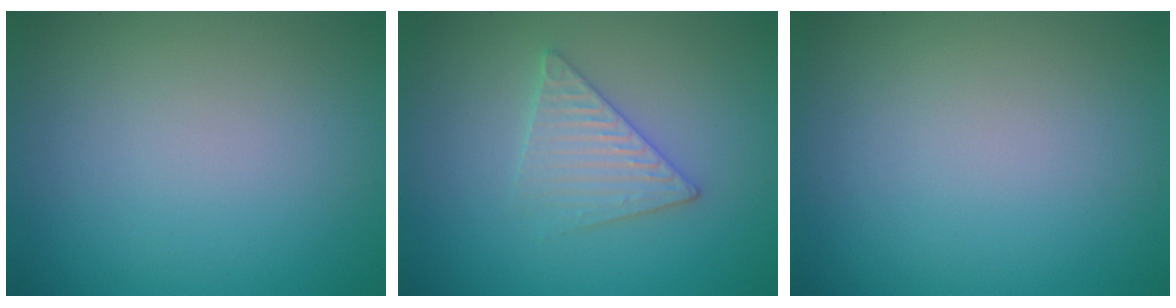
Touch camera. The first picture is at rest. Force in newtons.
{"total": 3.0, "press": 3.0, "slide": 0.3}
{"total": 0.0}